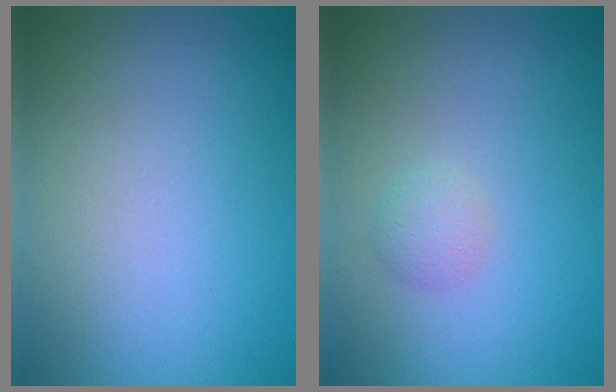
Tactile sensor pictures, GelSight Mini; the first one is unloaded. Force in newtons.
{"total": 1.3, "press": 1.3, "slide": 0.0}